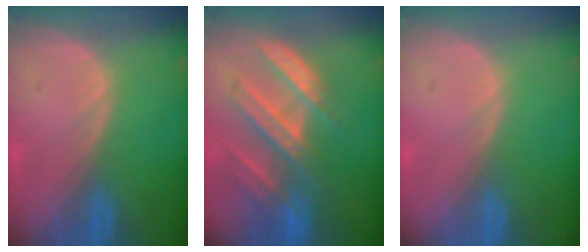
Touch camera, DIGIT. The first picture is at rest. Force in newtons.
{"total": 8.7, "press": 7.9, "slide": 3.5}
{"total": 0.0}